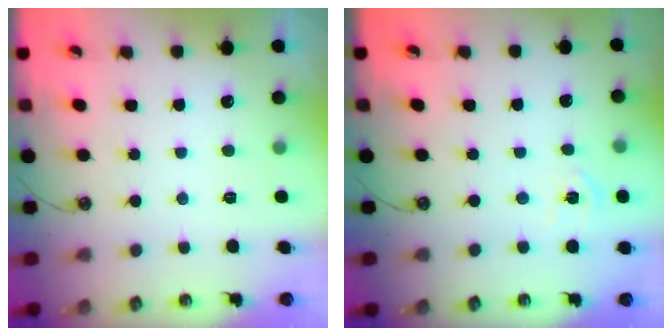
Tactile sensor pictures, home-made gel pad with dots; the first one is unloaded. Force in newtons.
{"total": 4.4, "press": 4.3, "slide": 0.6}